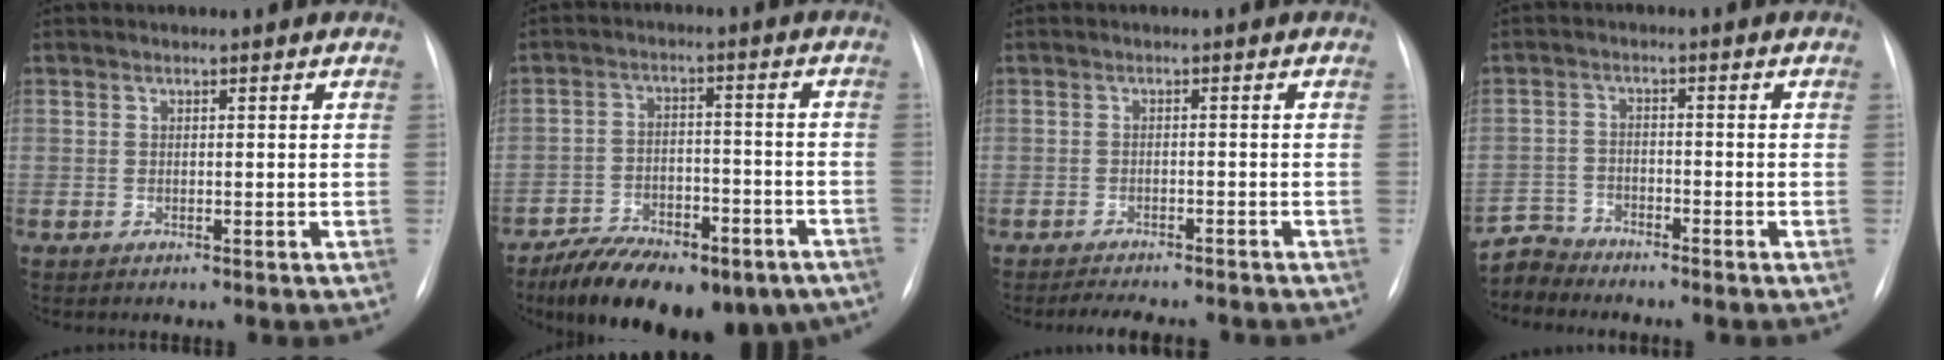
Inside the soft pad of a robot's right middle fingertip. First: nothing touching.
{"total": 18.4, "force": [-13.1, 8.1, 9.9], "torque": [-0.143, 0.016, -0.193]}
{"total": 7.5, "force": [-6.7, 1.7, 2.8], "torque": [-0.038, -0.004, -0.087]}
{"total": 4.1, "force": [-3.9, 0.4, -1.3], "torque": [0.027, -0.006, -0.076]}